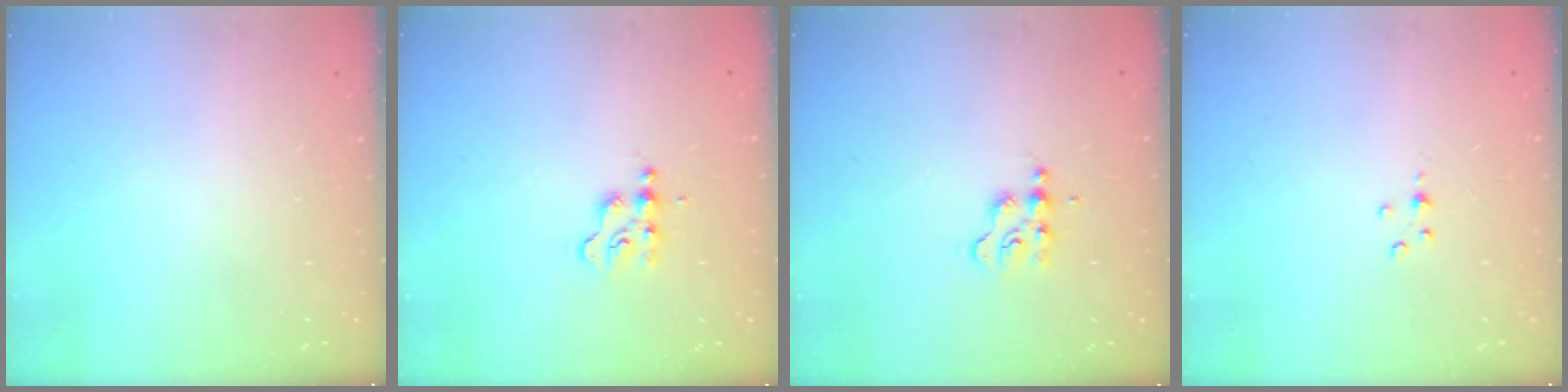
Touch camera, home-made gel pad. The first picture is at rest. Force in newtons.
{"total": 2.9, "press": 2.9, "slide": 0.4}
{"total": 3.0, "press": 3.0, "slide": 0.4}
{"total": 2.2, "press": 2.2, "slide": 0.4}